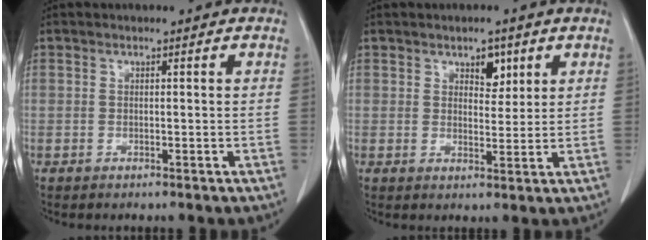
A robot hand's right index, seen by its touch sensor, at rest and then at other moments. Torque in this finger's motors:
{"motor_torque": [0.08, 0.12, 0.07, 0.00]}